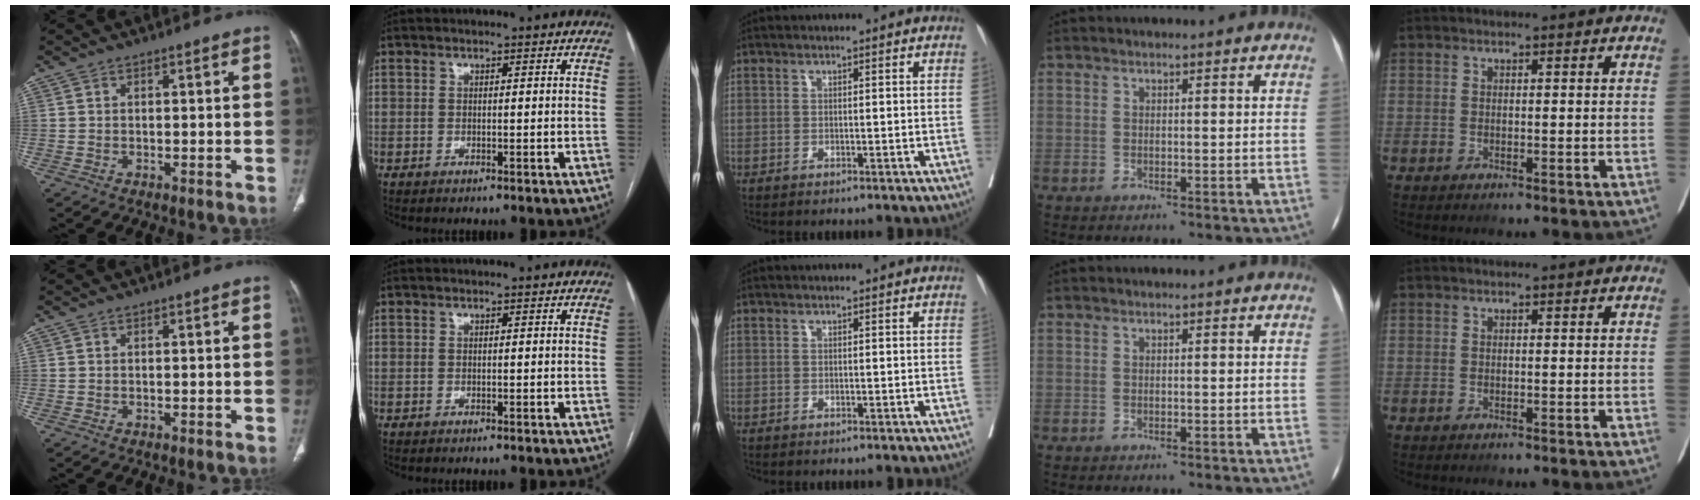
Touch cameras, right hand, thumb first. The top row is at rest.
{}